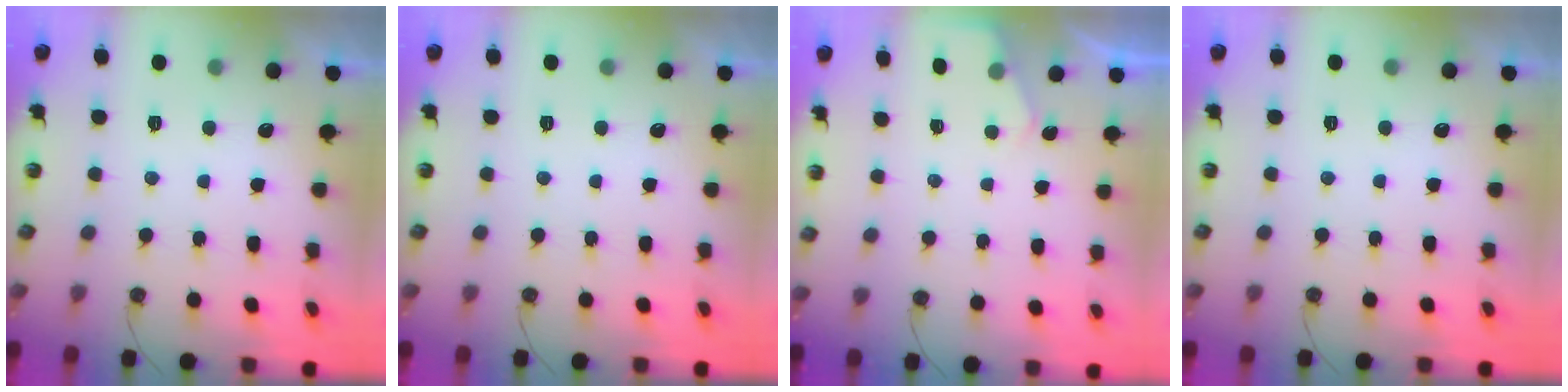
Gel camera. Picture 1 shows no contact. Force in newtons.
{"total": 0.0}
{"total": 3.0, "press": 2.9, "slide": 0.5}
{"total": 0.0}